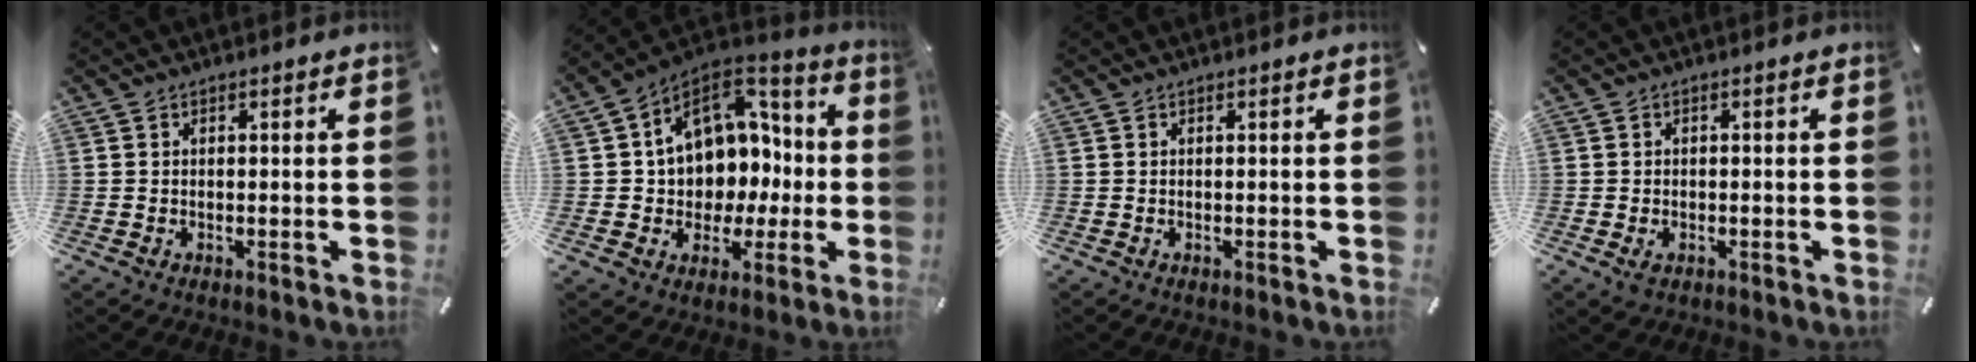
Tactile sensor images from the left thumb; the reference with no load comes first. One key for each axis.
{"total": 14.1, "fx": 3.2, "fy": 12.0, "fz": 6.7, "tx": -0.103, "ty": -0.022, "tz": 0.067}
{"total": 0.0}
{"total": 1.8, "fx": -0.6, "fy": 1.3, "fz": 1.0, "tx": -0.018, "ty": 0.003, "tz": -0.011}